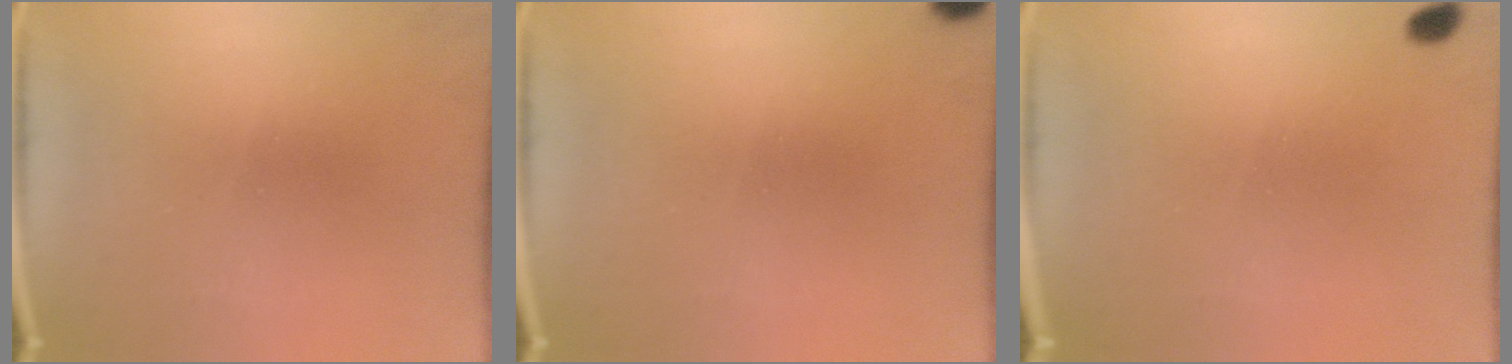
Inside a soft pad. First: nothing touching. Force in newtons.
{"total": 2.5}
{"total": 1.2}